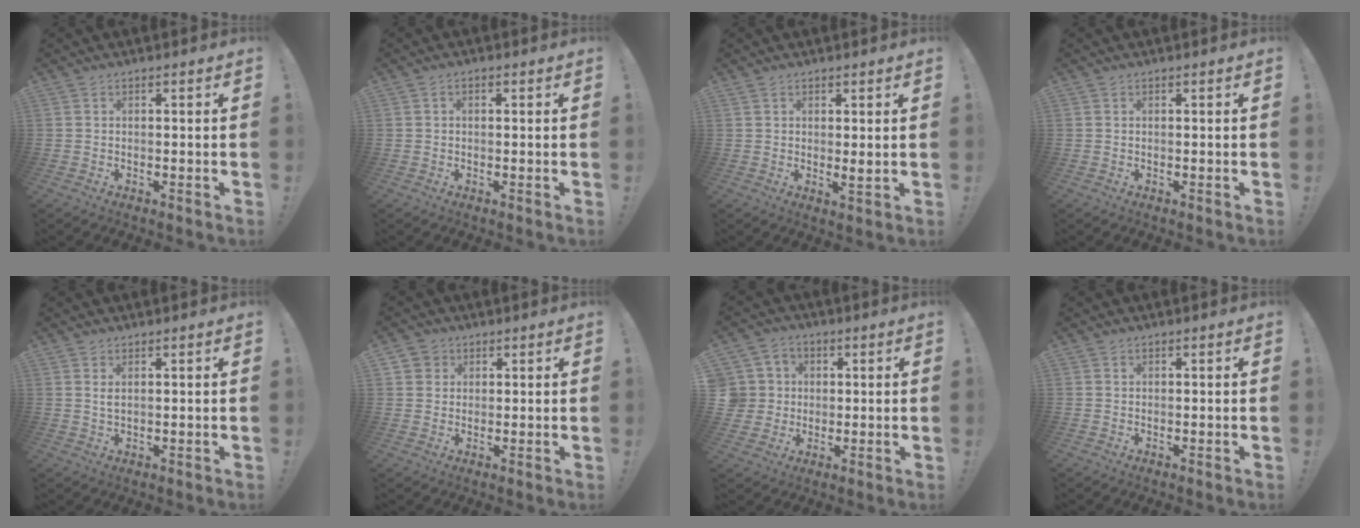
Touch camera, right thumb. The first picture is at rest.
{"total": 0.9, "force": [0.0, 0.7, 0.6], "torque": [-0.009, 0.002, -0.001]}
{"total": 2.5, "force": [1.3, 0.5, 2.1], "torque": [-0.022, -0.015, 0.020]}
{"total": 0.0}
{"total": 2.0, "force": [1.1, 0.6, 1.6], "torque": [-0.033, 0.000, 0.019]}
{"total": 3.5, "force": [1.5, 3.2, 0.2], "torque": [-0.003, -0.004, 0.028]}
{"total": 8.0, "force": [0.9, 7.7, 1.9], "torque": [-0.034, 0.001, 0.025]}
{"total": 0.7, "force": [0.5, 0.4, 0.1], "torque": [-0.002, -0.001, 0.010]}